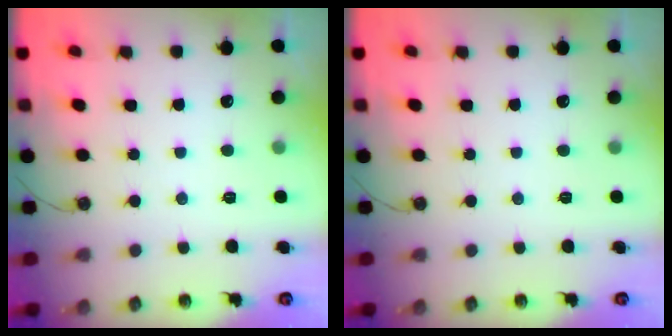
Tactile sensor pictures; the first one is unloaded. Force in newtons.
{"total": 0.0}